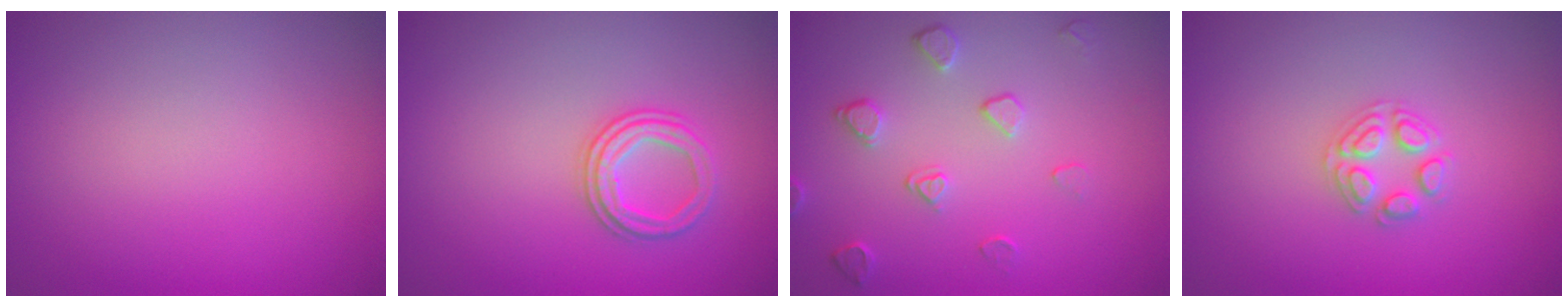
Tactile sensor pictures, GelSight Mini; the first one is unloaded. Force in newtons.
{"total": 2.5, "press": 2.4, "slide": 0.9}
{"total": 2.1, "press": 1.4, "slide": 1.5}
{"total": 2.5, "press": 2.5, "slide": 0.3}